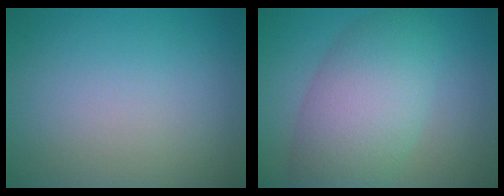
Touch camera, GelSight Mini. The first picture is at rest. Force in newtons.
{"total": 7.8, "press": 7.7, "slide": 0.6}